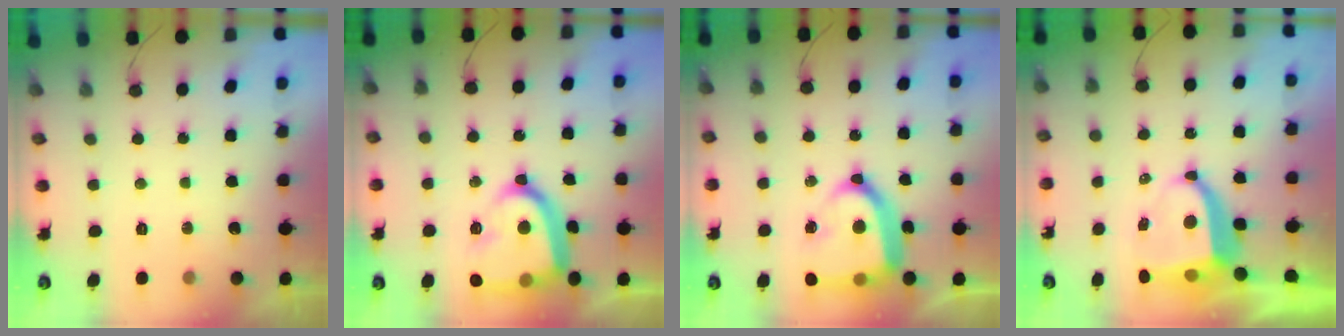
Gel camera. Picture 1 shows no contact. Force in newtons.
{"total": 19.6, "press": 19.5, "slide": 1.7}
{"total": 18.8, "press": 18.8, "slide": 1.5}
{"total": 9.3, "press": 9.2, "slide": 1.0}